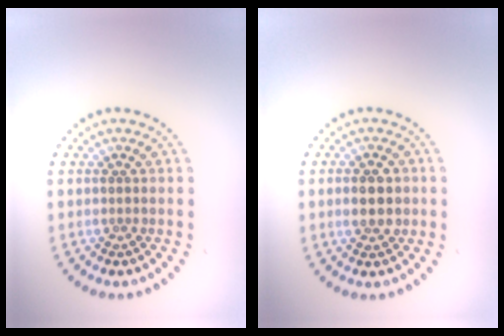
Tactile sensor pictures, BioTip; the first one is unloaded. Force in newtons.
{"total": 2.9, "press": 2.9, "slide": 0.2}